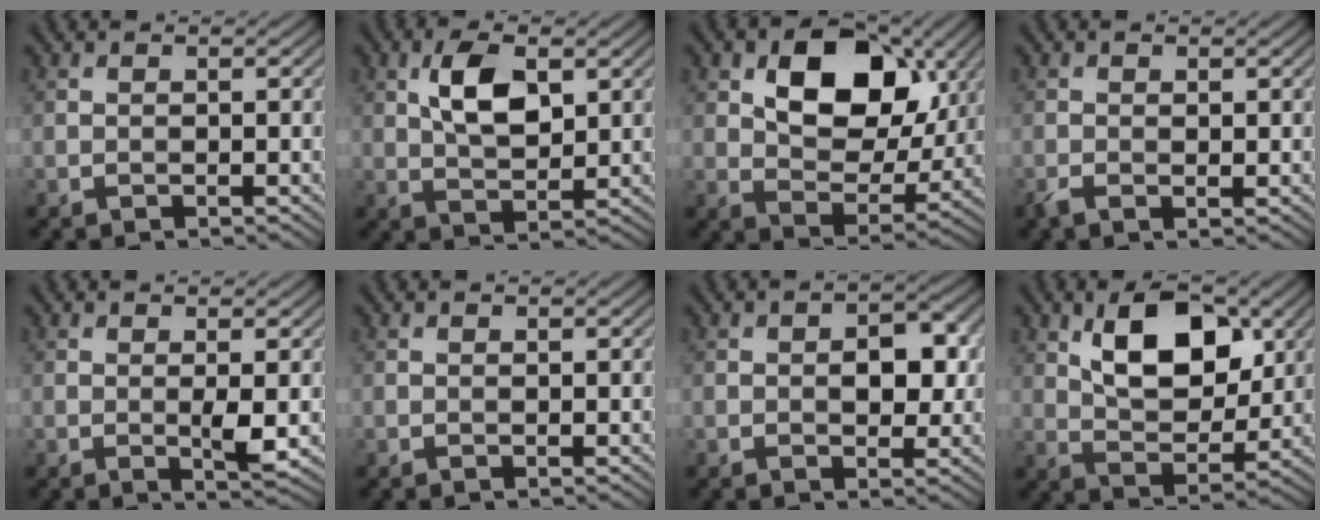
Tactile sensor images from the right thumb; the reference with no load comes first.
{"total": 6.4, "force": [2.0, 3.3, 5.1], "torque": [-0.105, 0.002, 0.038]}
{"total": 12.4, "force": [4.3, 7.9, 8.5], "torque": [-0.147, 0.003, 0.068]}
{"total": 1.3, "force": [-0.4, 0.7, 1.1], "torque": [-0.026, -0.003, -0.008]}
{"total": 2.5, "force": [0.1, 0.2, 2.5], "torque": [-0.049, -0.004, 0.003]}
{"total": 0.0}
{"total": 4.4, "force": [0.2, 2.7, 3.5], "torque": [-0.052, -0.001, -0.001]}
{"total": 9.9, "force": [3.9, 5.3, 7.4], "torque": [-0.129, -0.001, 0.070]}